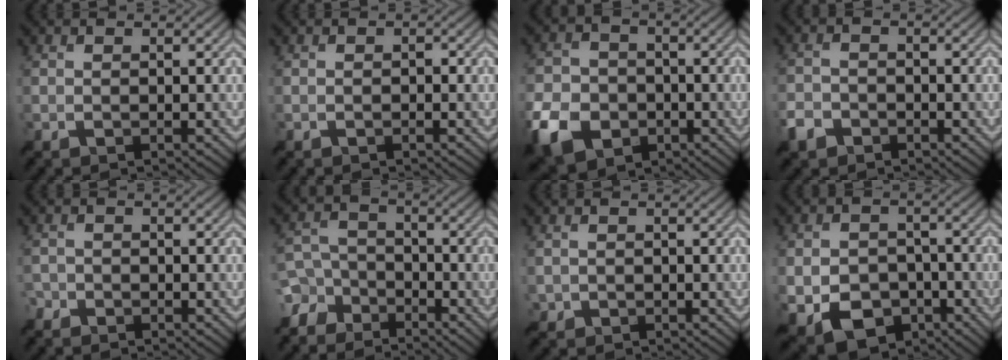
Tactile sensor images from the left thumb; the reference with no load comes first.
{"total": 0.8, "force": [-0.3, 0.2, 0.7], "torque": [-0.013, 0.005, -0.006]}
{"total": 9.5, "force": [-4.5, 6.9, 4.7], "torque": [-0.126, -0.023, -0.095]}
{"total": 3.0, "force": [-2.2, 1.7, 1.2], "torque": [-0.029, -0.003, -0.057]}
{"total": 1.8, "force": [-1.4, 1.1, -0.1], "torque": [0.003, -0.001, -0.038]}
{"total": 8.2, "force": [-5.2, 6.0, 2.0], "torque": [-0.056, -0.013, -0.122]}
{"total": 1.2, "force": [-0.4, 1.2, -0.2], "torque": [0.011, -0.007, -0.011]}
{"total": 8.1, "force": [-3.4, 5.7, 4.6], "torque": [-0.101, -0.021, -0.058]}